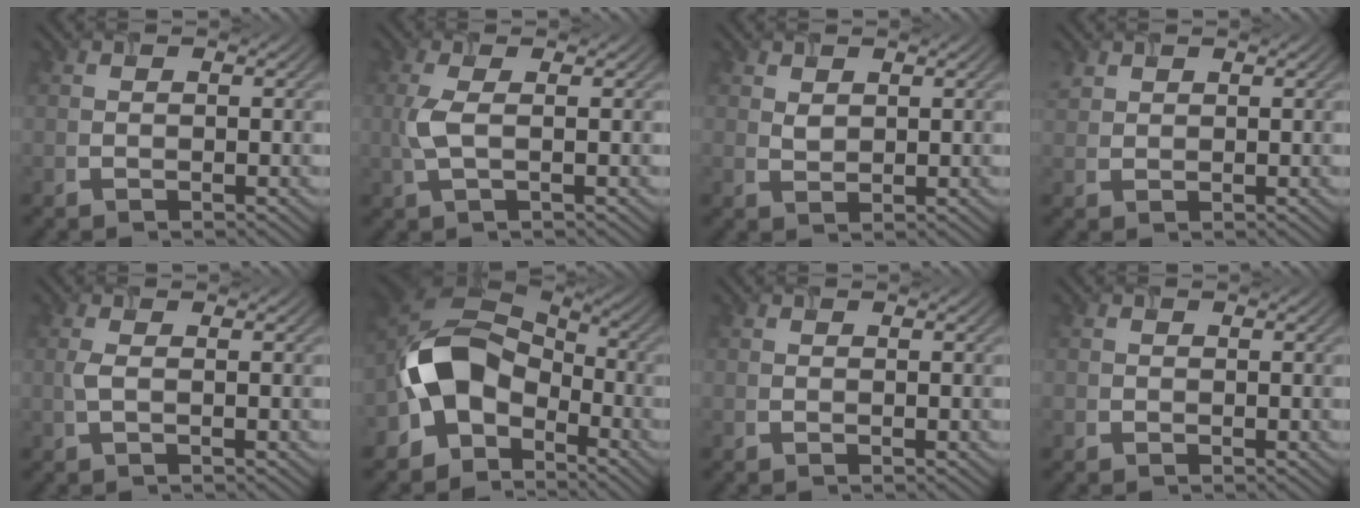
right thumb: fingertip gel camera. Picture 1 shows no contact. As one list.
[{"total": 3.2, "force": [0.1, 0.9, 3.0], "torque": [-0.077, 0.004, 0.000]}, {"total": 1.4, "force": [1.0, 0.7, 0.6], "torque": [-0.016, 0.000, 0.021]}, {"total": 1.6, "force": [1.2, 1.0, 0.4], "torque": [-0.017, 0.004, 0.029]}, {"total": 1.4, "force": [0.0, 0.4, 1.4], "torque": [-0.037, 0.003, -0.001]}, {"total": 11.4, "force": [-4.2, 8.0, 6.9], "torque": [-0.135, 0.006, -0.099]}, {"total": 0.0}, {"total": 0.7, "force": [-0.3, 0.6, 0.0], "torque": [0.002, -0.005, -0.008]}]